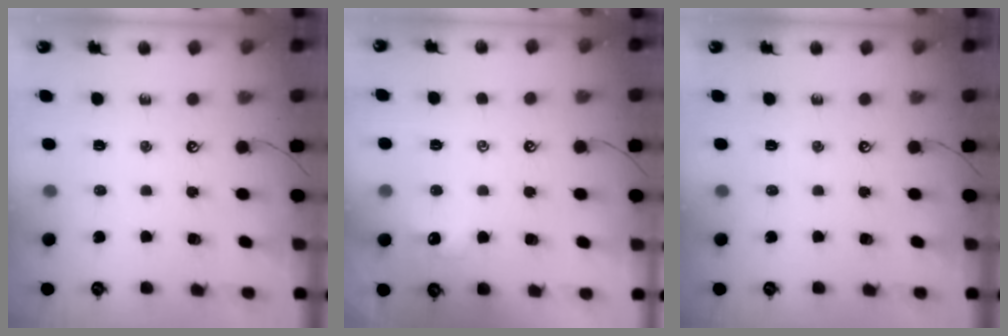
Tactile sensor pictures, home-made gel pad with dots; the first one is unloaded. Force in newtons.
{"total": 1.0, "press": 0.9, "slide": 0.5}
{"total": 0.0}